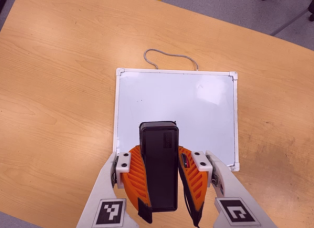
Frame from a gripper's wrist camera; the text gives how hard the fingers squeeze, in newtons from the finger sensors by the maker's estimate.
{"total": 9.1, "left": 7.8, "right": 10.3}